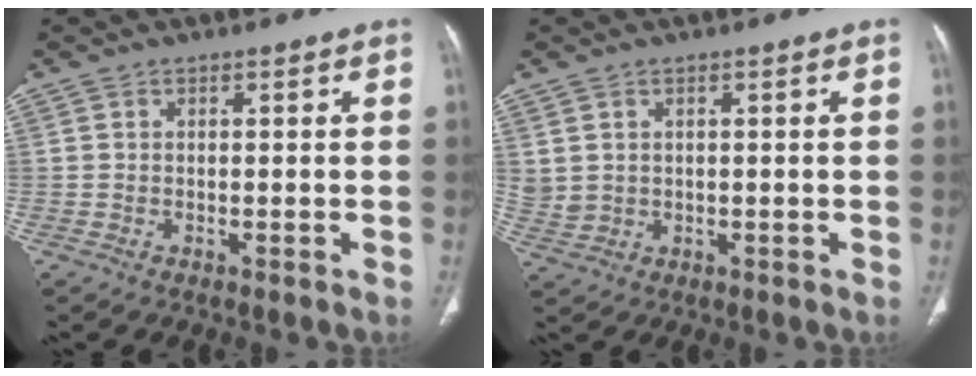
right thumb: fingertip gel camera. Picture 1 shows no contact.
{"total": 2.6, "force": [0.8, 2.2, 1.1], "torque": [-0.020, -0.004, 0.024]}